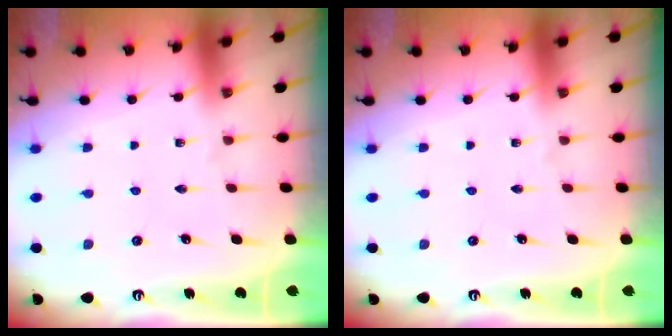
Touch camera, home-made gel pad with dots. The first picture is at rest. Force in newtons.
{"total": 0.0}